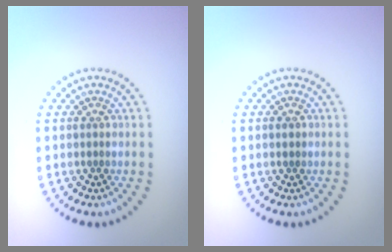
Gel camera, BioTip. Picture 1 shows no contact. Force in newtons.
{"total": 0.7, "press": 0.7, "slide": 0.1}